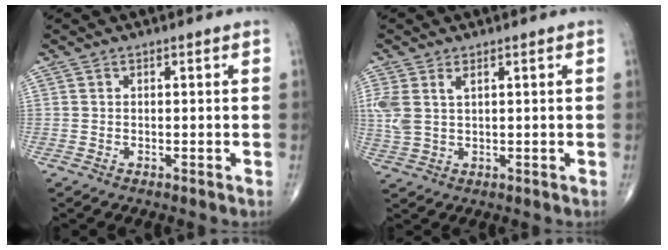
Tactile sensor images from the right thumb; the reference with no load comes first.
{"total": 5.2, "force": [1.7, 2.7, 4.1], "torque": [-0.113, 0.008, 0.042]}